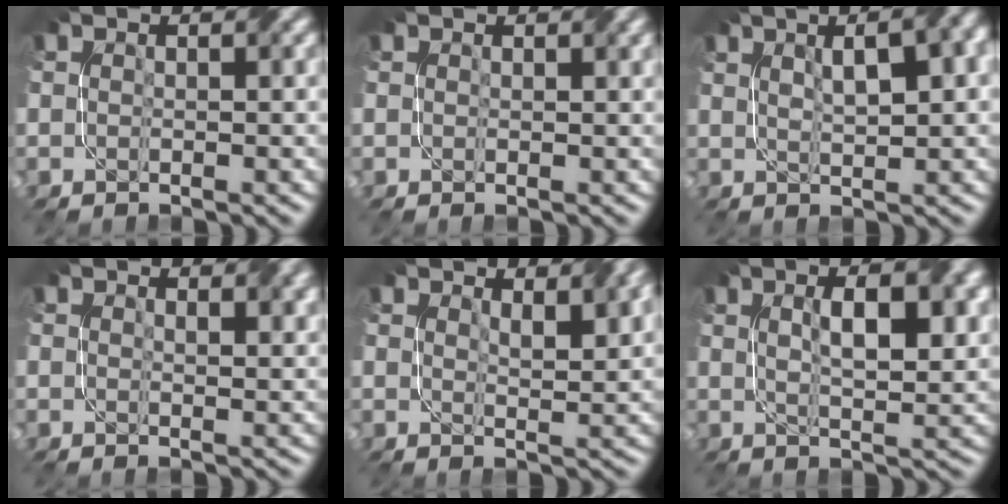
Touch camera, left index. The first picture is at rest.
{"total": 0.0}
{"total": 8.2, "force": [3.0, 3.1, 7.0], "torque": [-0.076, 0.032, 0.030]}
{"total": 2.3, "force": [1.8, 0.7, 1.4], "torque": [-0.019, -0.002, 0.033]}
{"total": 4.1, "force": [2.6, 1.2, 3.0], "torque": [-0.044, 0.001, 0.048]}
{"total": 6.6, "force": [1.8, 2.1, 6.0], "torque": [-0.082, 0.009, 0.025]}